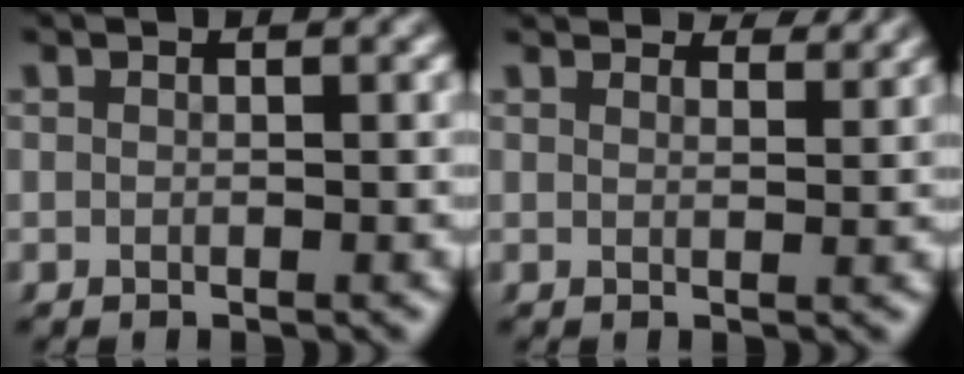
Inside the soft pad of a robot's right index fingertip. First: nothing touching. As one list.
[{"total": 3.4, "force": [3.3, -0.1, 0.7], "torque": [0.000, 0.001, 0.048]}]